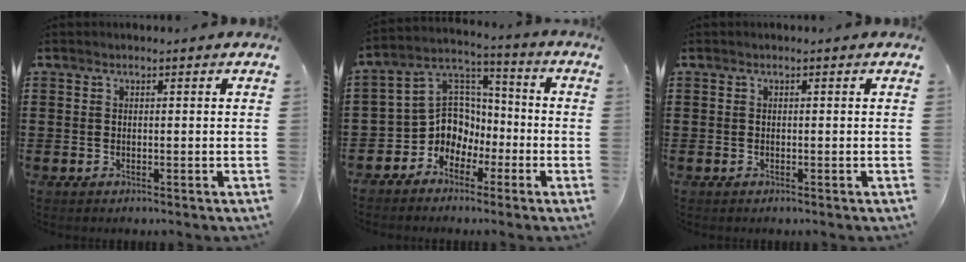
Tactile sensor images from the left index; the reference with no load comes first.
{"total": 7.8, "force": [-3.1, 6.9, 1.9], "torque": [-0.069, -0.001, -0.061]}
{"total": 0.0}